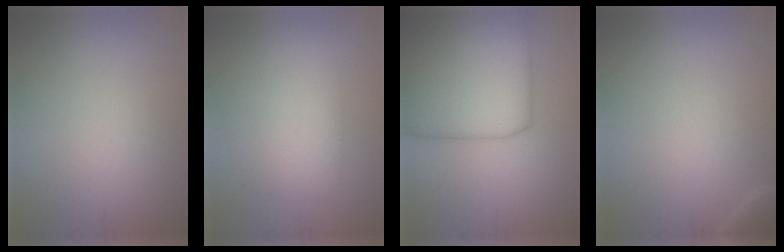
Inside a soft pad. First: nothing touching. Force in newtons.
{"total": 3.8, "press": 3.8, "slide": 0.1}
{"total": 10.0, "press": 10.0, "slide": 0.2}
{"total": 1.1, "press": 1.1, "slide": 0.1}